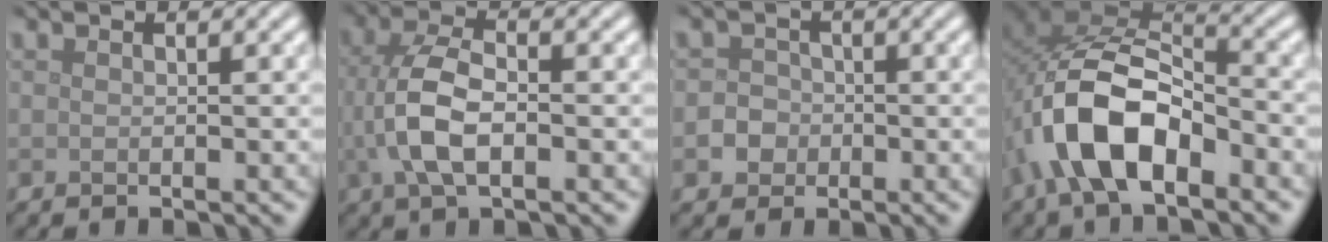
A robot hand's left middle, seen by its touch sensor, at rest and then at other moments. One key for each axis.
{"total": 5.7, "fx": -0.7, "fy": 2.8, "fz": 4.9, "tx": -0.115, "ty": 0.000, "tz": -0.014}
{"total": 2.4, "fx": -0.6, "fy": 2.2, "fz": 0.7, "tx": 0.009, "ty": 0.001, "tz": -0.019}
{"total": 10.0, "fx": -4.0, "fy": 5.2, "fz": 7.5, "tx": -0.149, "ty": 0.012, "tz": -0.082}